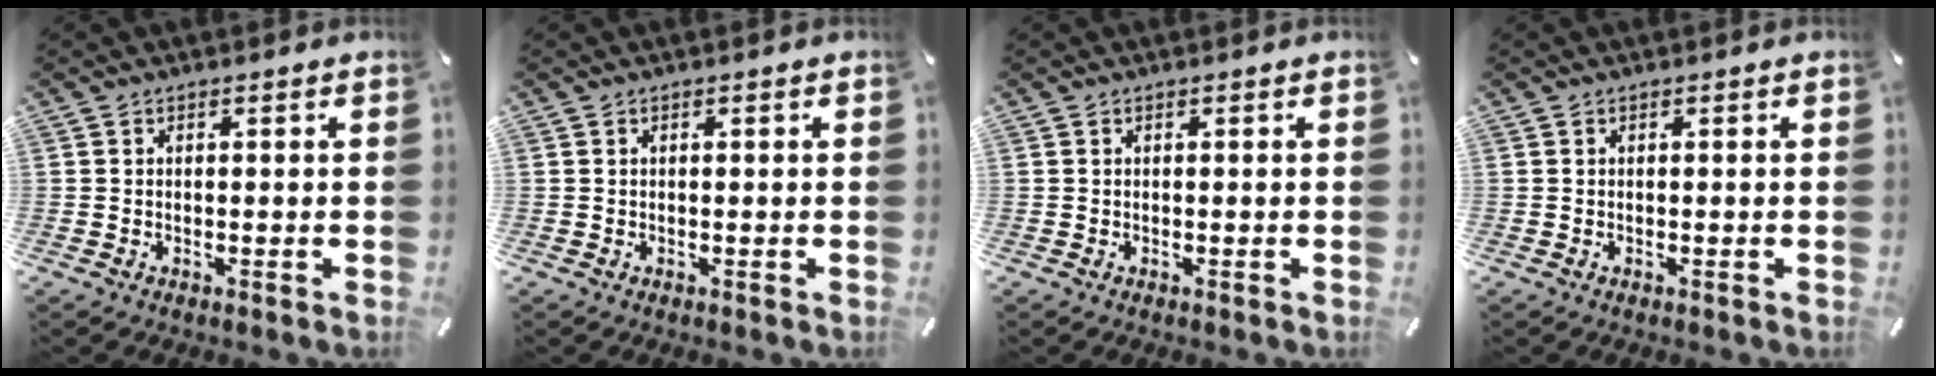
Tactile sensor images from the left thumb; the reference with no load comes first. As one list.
[{"total": 0.0}, {"total": 0.0}, {"total": 0.0}]